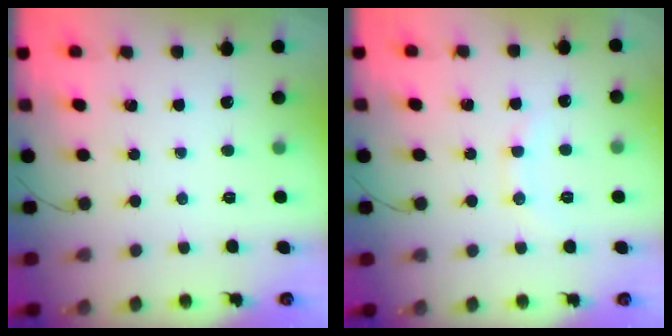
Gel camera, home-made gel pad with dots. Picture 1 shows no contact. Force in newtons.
{"total": 6.6, "press": 6.5, "slide": 1.4}